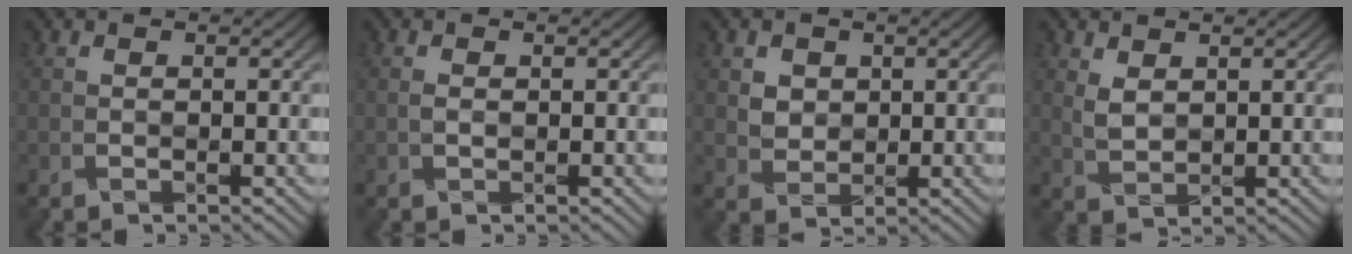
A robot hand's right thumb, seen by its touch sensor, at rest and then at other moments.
{"total": 0.0}
{"total": 2.2, "force": [1.1, 1.9, 0.1], "torque": [-0.014, -0.007, 0.025]}
{"total": 1.9, "force": [1.4, 1.0, 0.8], "torque": [-0.030, -0.007, 0.035]}